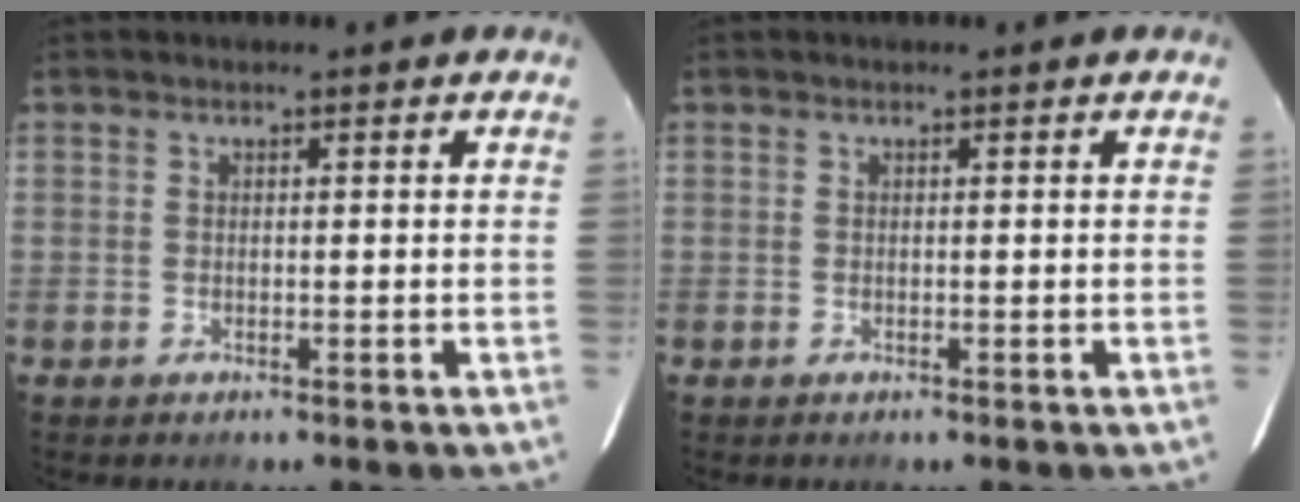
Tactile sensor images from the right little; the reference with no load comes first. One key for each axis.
{"total": 0.0}